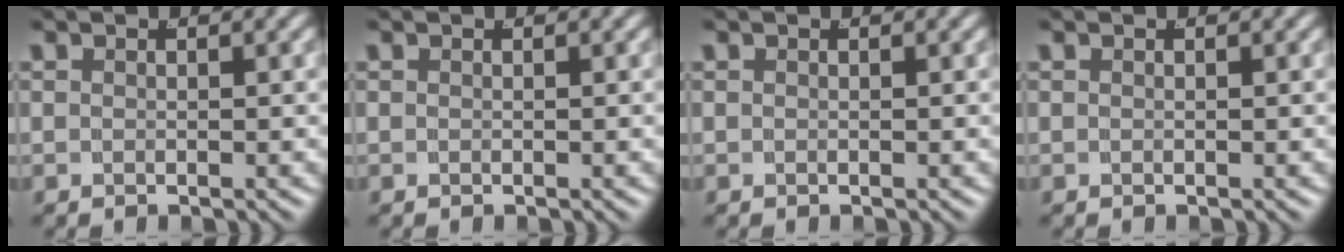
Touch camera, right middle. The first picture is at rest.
{"total": 0.0}
{"total": 0.0}
{"total": 0.0}